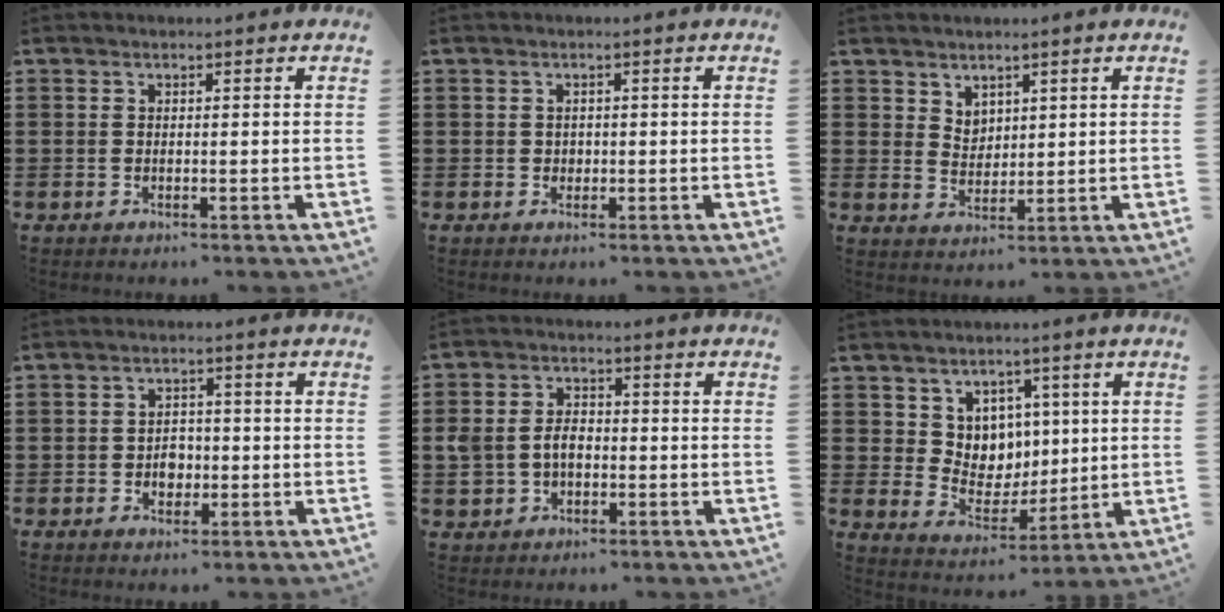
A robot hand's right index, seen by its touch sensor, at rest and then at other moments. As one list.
[{"total": 0.7, "force": [0.1, 0.7, 0.2], "torque": [-0.006, 0.004, 0.001]}, {"total": 3.2, "force": [2.5, 1.9, 0.1], "torque": [-0.011, 0.004, 0.050]}, {"total": 2.7, "force": [-0.7, 2.2, 1.4], "torque": [-0.024, 0.002, -0.018]}, {"total": 4.3, "force": [-0.8, 3.4, 2.6], "torque": [-0.069, 0.004, -0.020]}, {"total": 6.6, "force": [3.3, 5.7, 0.7], "torque": [-0.044, -0.013, 0.064]}]